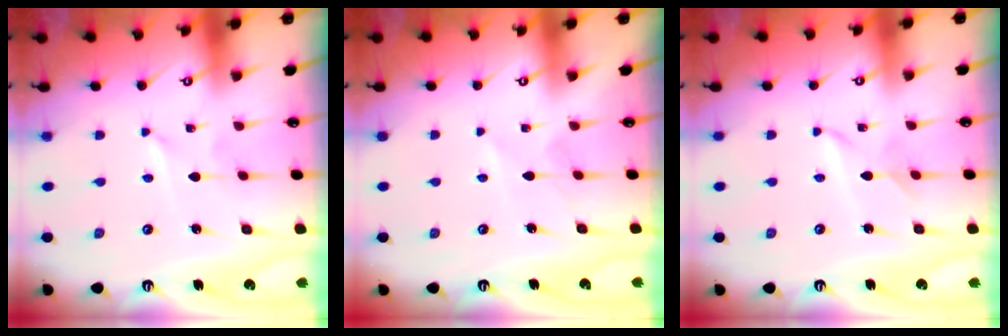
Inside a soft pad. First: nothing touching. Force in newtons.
{"total": 1.6, "press": 1.5, "slide": 0.3}
{"total": 2.1, "press": 2.1, "slide": 0.3}